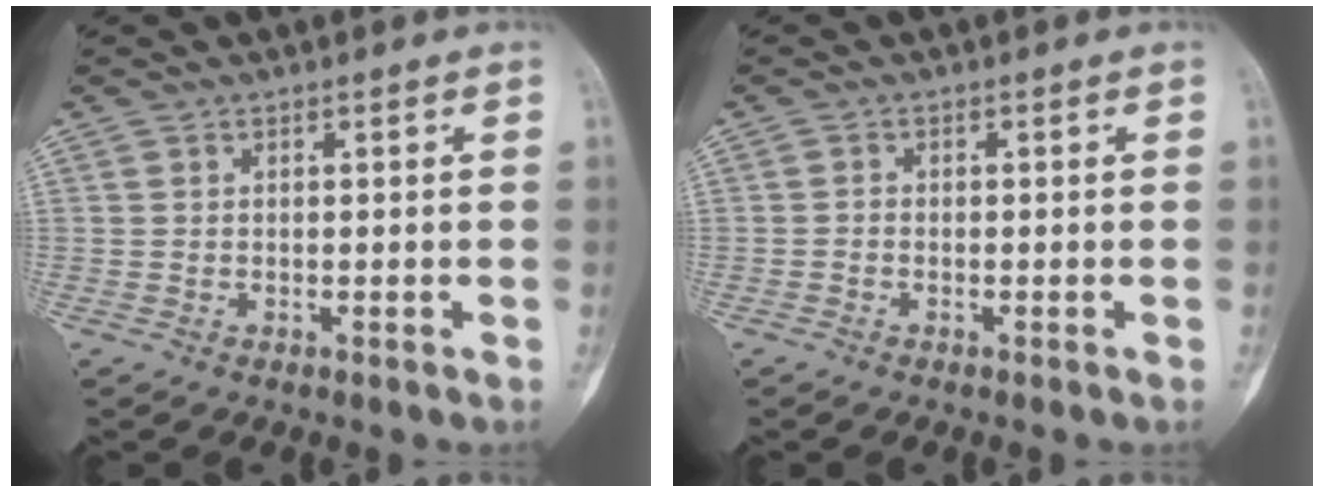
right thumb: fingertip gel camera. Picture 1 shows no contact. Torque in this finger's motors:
{"motor_torque": [-0.13, -0.13, -0.05, 0.04, -0.02]}